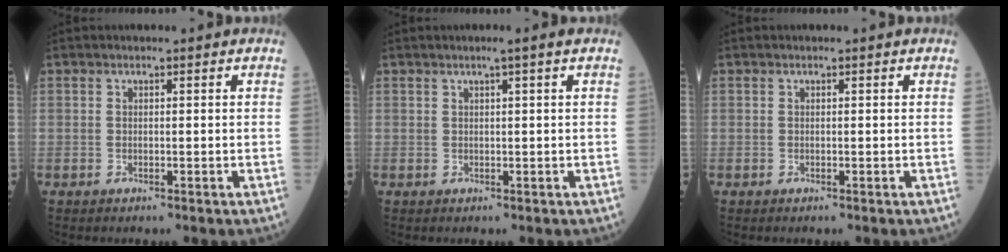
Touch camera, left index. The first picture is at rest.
{"total": 1.3, "force": [0.6, -0.5, 1.1], "torque": [-0.022, -0.006, 0.014]}
{"total": 0.0}